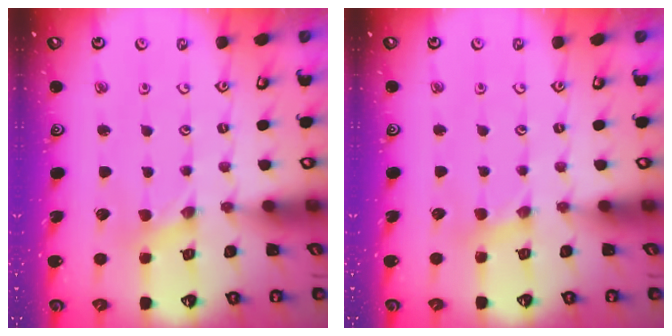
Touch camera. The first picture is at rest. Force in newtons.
{"total": 2.6, "press": 2.6, "slide": 0.4}